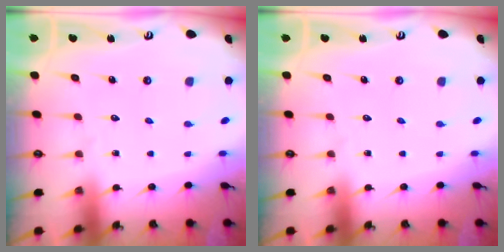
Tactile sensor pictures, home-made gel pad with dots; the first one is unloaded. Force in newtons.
{"total": 0.0}